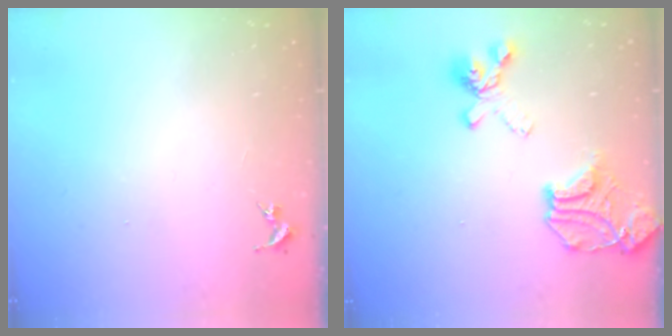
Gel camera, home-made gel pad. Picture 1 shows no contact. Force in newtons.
{"total": 21.1, "press": 21.0, "slide": 2.5}